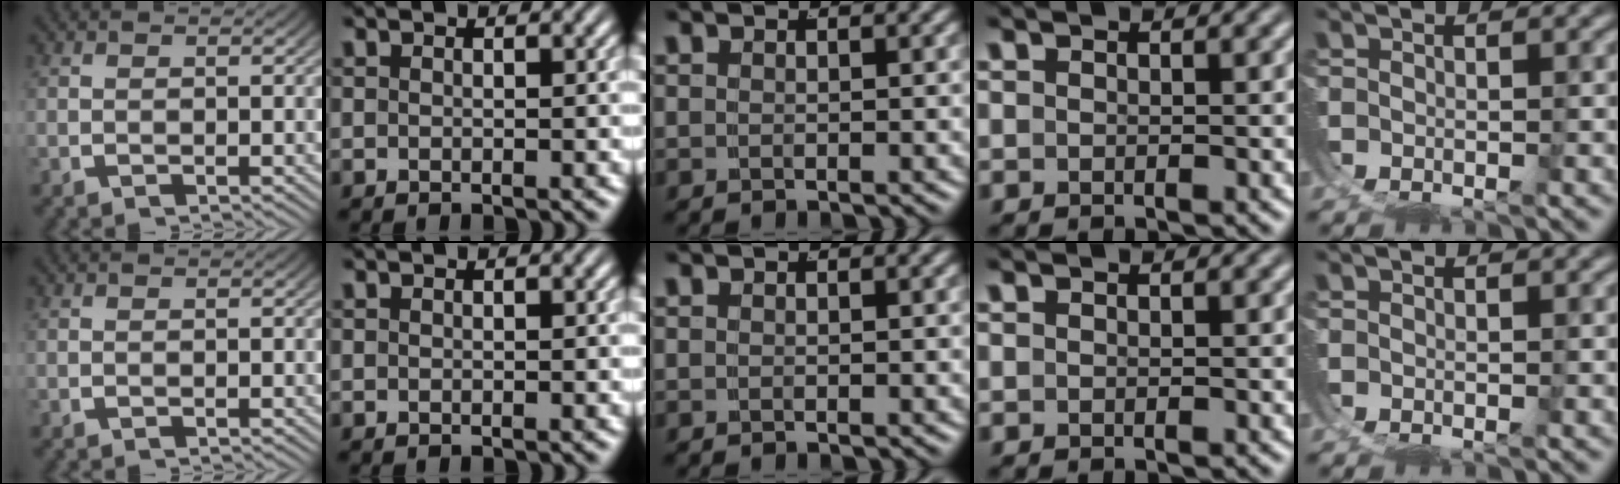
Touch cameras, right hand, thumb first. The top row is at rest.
{}